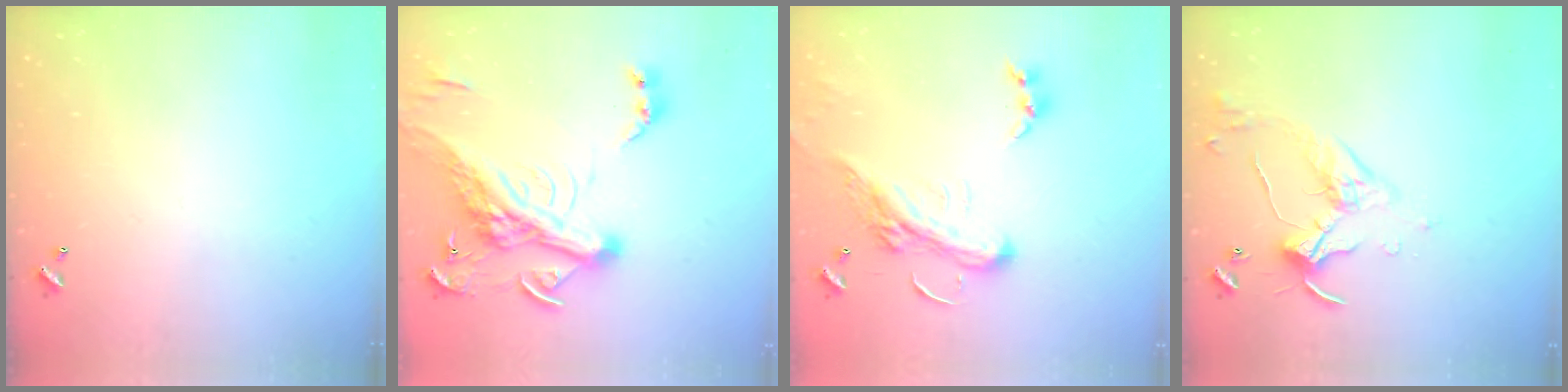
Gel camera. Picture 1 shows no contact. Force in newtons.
{"total": 14.9, "press": 14.6, "slide": 2.7}
{"total": 5.4, "press": 5.2, "slide": 1.4}
{"total": 5.0, "press": 5.0, "slide": 0.5}